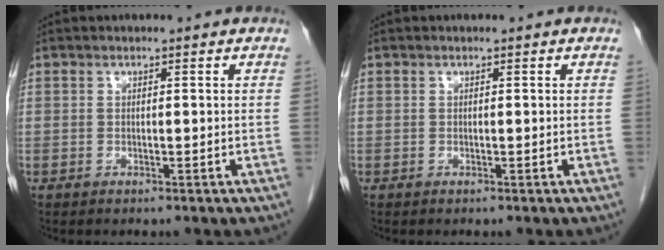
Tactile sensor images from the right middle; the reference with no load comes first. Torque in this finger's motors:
{"motor_torque": [-0.15, 0.02, -0.02, -0.01]}